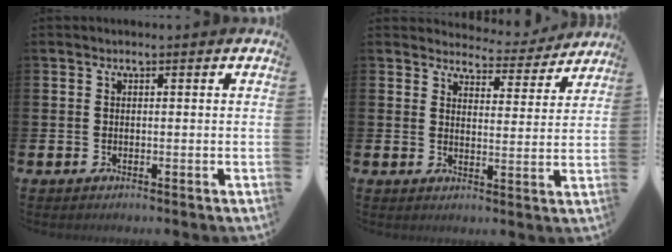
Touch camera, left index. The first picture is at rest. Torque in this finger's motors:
{"motor_torque": [0.79, -0.78, 0.25, 0.00]}